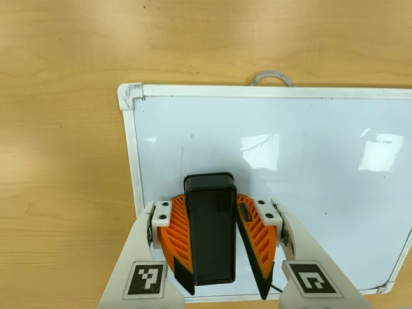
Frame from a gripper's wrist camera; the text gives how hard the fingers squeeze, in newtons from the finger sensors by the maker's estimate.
{"total": 14.1, "left": 16.5, "right": 11.7}